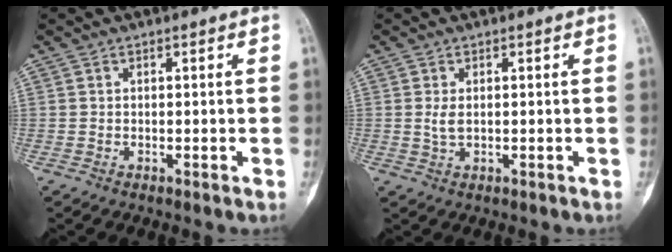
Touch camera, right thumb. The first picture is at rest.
{"total": 1.9, "force": [0.2, 1.0, 1.6], "torque": [-0.036, -0.001, 0.007]}